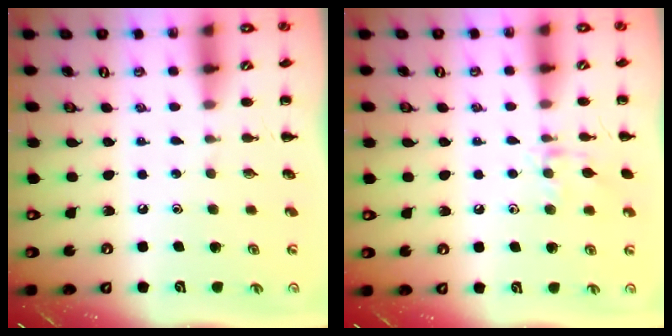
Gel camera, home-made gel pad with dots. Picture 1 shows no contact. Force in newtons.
{"total": 7.8, "press": 7.7, "slide": 1.3}